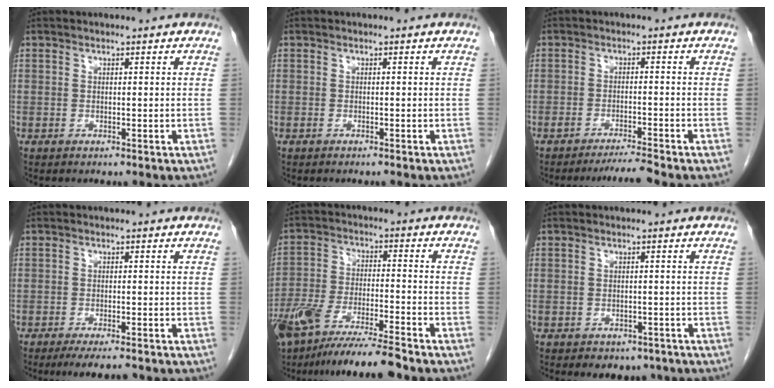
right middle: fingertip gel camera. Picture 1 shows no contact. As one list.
[{"total": 0.6, "force": [-0.5, 0.0, 0.3], "torque": [-0.009, -0.001, -0.008]}, {"total": 3.7, "force": [-3.3, -1.1, 1.1], "torque": [-0.019, -0.015, -0.058]}, {"total": 6.2, "force": [-5.1, 0.9, 3.4], "torque": [-0.043, -0.009, -0.076]}, {"total": 14.0, "force": [-11.4, 1.0, 8.1], "torque": [-0.156, -0.035, -0.199]}, {"total": 4.7, "force": [-3.6, 2.7, 1.3], "torque": [-0.007, 0.007, -0.042]}]